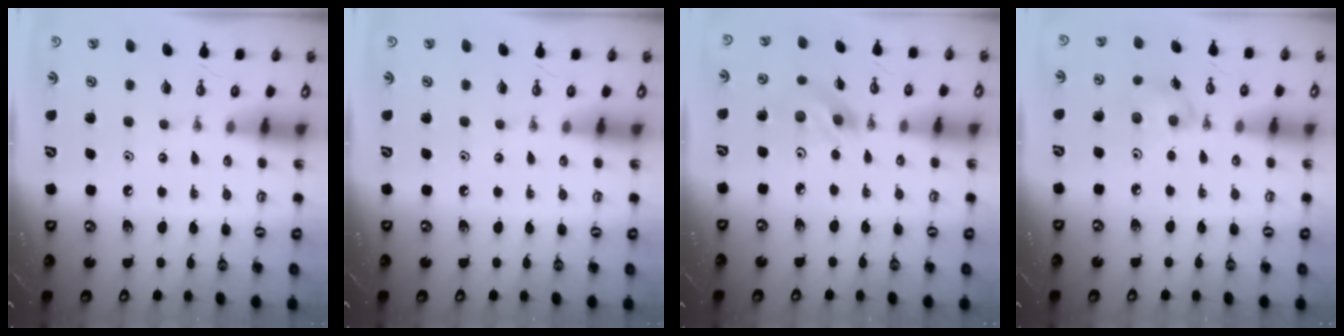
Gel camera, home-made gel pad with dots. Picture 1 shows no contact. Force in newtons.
{"total": 0.0}
{"total": 5.4, "press": 5.4, "slide": 0.7}
{"total": 5.4, "press": 5.2, "slide": 1.5}